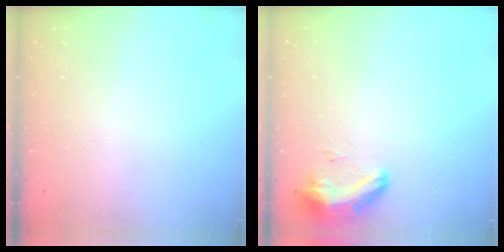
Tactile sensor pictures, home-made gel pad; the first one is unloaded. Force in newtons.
{"total": 8.3, "press": 8.3, "slide": 0.9}